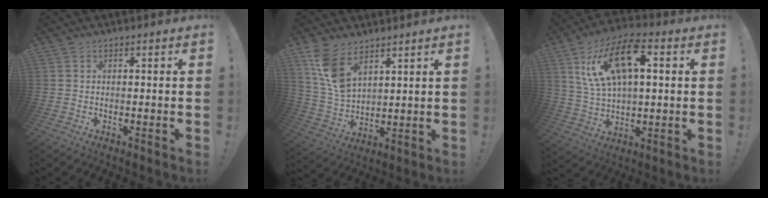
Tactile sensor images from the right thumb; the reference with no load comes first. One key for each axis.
{"total": 11.2, "fx": 7.0, "fy": 6.0, "fz": 6.3, "tx": -0.113, "ty": -0.036, "tz": 0.136}
{"total": 16.9, "fx": 6.2, "fy": 8.3, "fz": 13.3, "tx": -0.250, "ty": -0.008, "tz": 0.105}